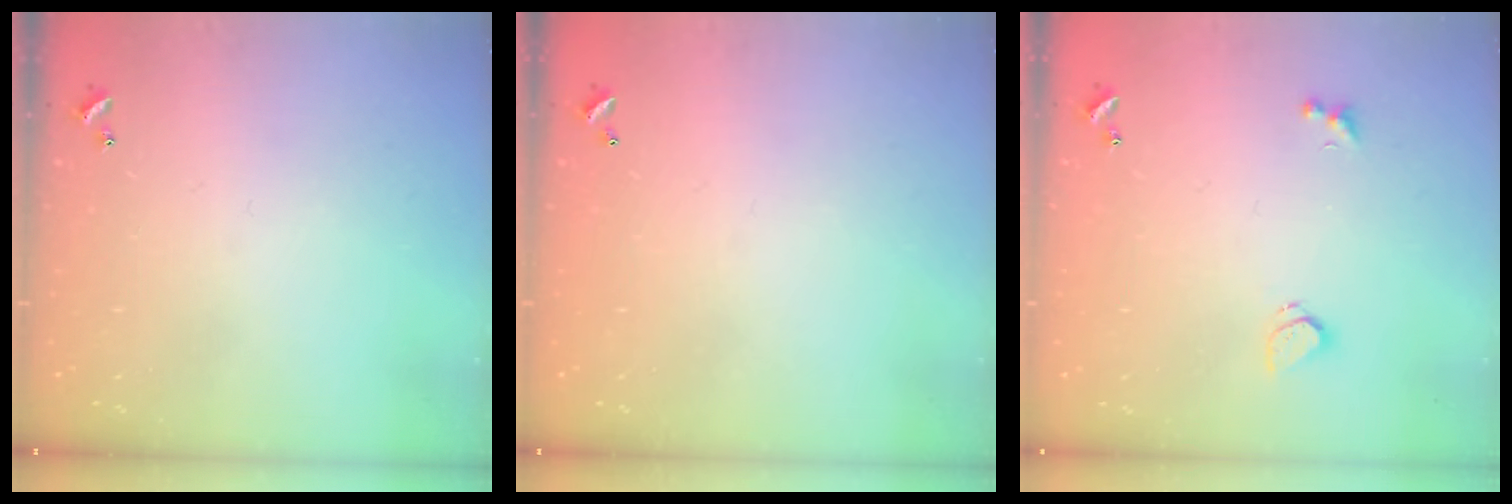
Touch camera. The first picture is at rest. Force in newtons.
{"total": 2.7, "press": 2.7, "slide": 0.1}
{"total": 1.9, "press": 1.8, "slide": 0.5}